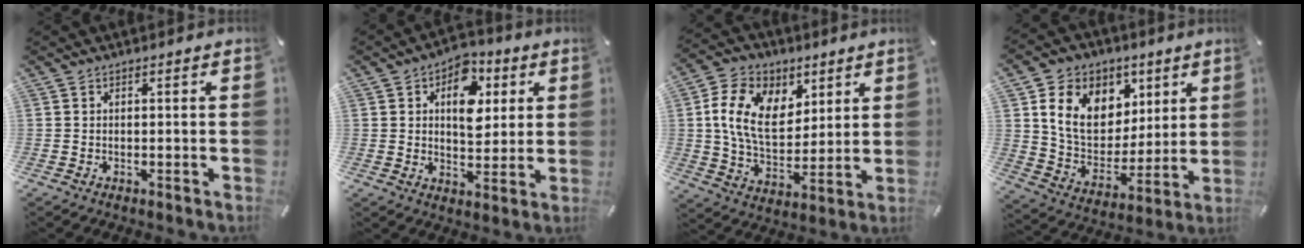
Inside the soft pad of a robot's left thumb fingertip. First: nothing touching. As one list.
[{"total": 11.5, "force": [3.5, 8.1, 7.4], "torque": [-0.084, -0.009, 0.056]}, {"total": 14.9, "force": [4.9, 10.8, 9.0], "torque": [-0.180, -0.003, 0.091]}, {"total": 15.2, "force": [6.6, 12.1, 6.3], "torque": [-0.112, -0.027, 0.131]}]